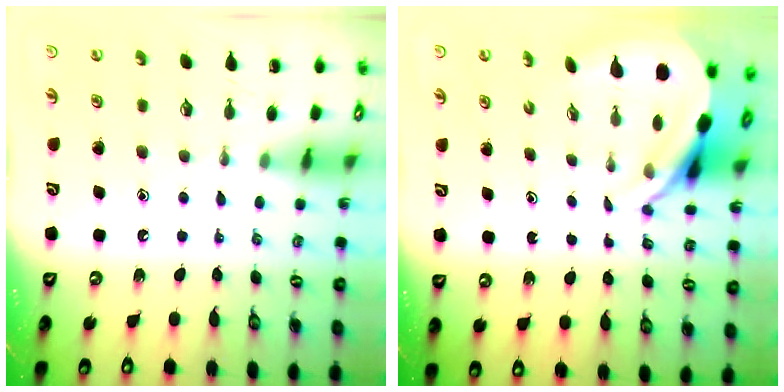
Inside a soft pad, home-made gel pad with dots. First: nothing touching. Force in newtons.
{"total": 6.3, "press": 6.3, "slide": 0.9}